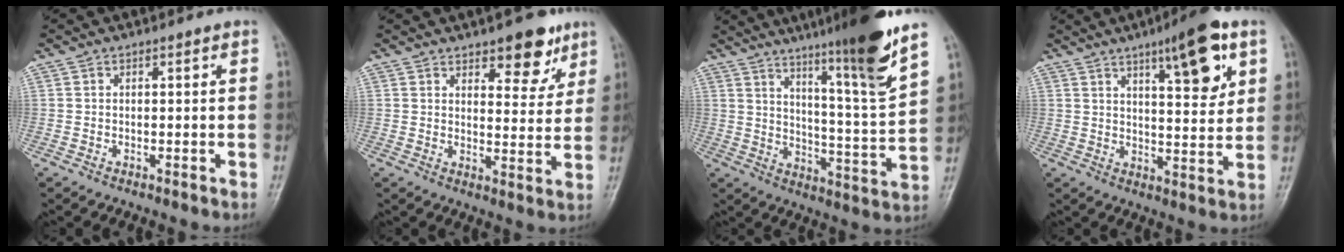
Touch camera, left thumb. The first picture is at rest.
{"total": 8.6, "force": [5.6, 3.9, 5.2], "torque": [-0.037, -0.032, 0.076]}
{"total": 17.8, "force": [12.3, 0.2, 12.9], "torque": [-0.181, -0.069, 0.188]}
{"total": 12.5, "force": [6.3, 3.4, 10.2], "torque": [-0.128, -0.030, 0.090]}